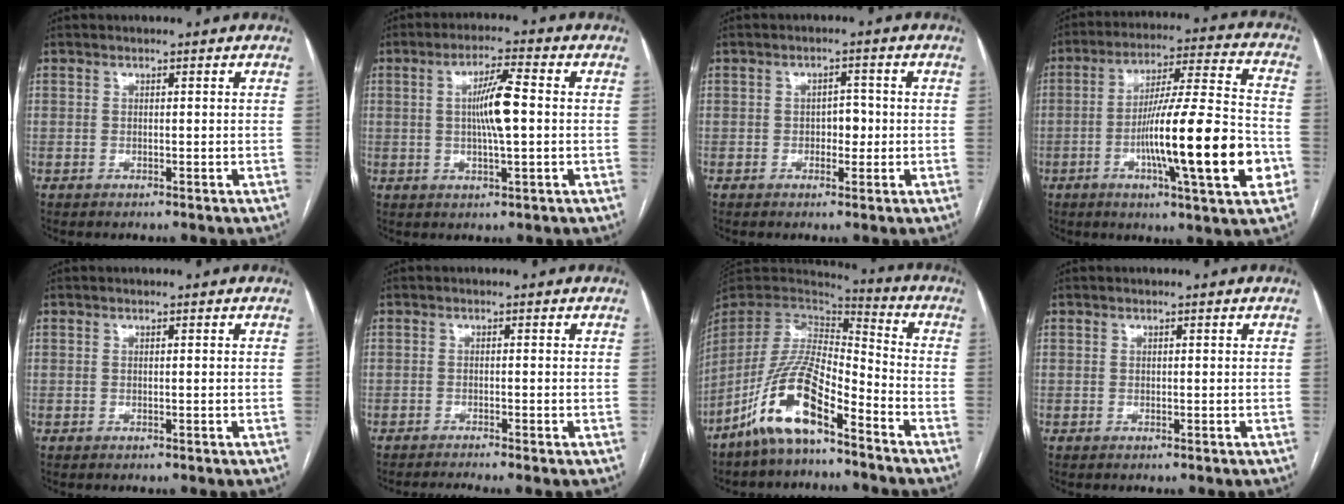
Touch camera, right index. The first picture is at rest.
{"total": 7.0, "force": [0.3, 0.5, 7.0], "torque": [-0.128, 0.003, 0.002]}
{"total": 2.7, "force": [-0.4, 1.6, 2.1], "torque": [-0.024, 0.006, -0.005]}
{"total": 19.8, "force": [-5.2, 1.1, 19.0], "torque": [-0.285, -0.002, -0.079]}
{"total": 0.0}
{"total": 3.6, "force": [-3.0, -0.8, 1.8], "torque": [-0.024, -0.002, -0.047]}
{"total": 13.5, "force": [-8.6, 3.3, 9.9], "torque": [-0.207, 0.004, -0.163]}
{"total": 0.0}